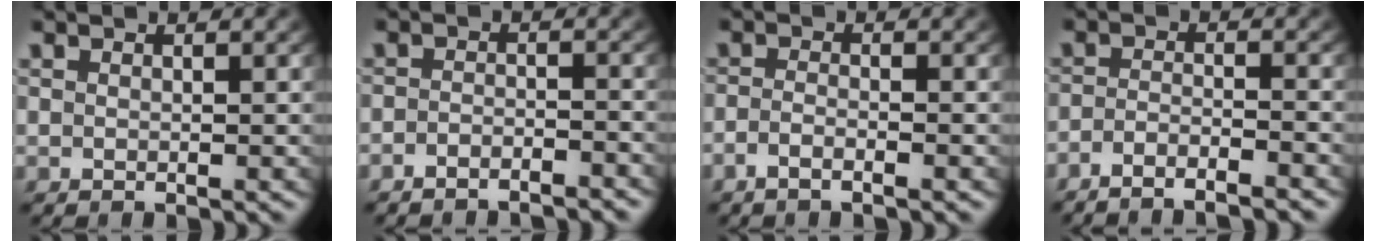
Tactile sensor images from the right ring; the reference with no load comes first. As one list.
[{"total": 3.3, "force": [-3.2, 0.7, 0.4], "torque": [-0.007, -0.009, -0.054]}, {"total": 2.1, "force": [-1.7, 0.2, 1.2], "torque": [-0.033, -0.008, -0.028]}, {"total": 4.4, "force": [-4.1, 0.8, 1.3], "torque": [-0.023, -0.011, -0.067]}]